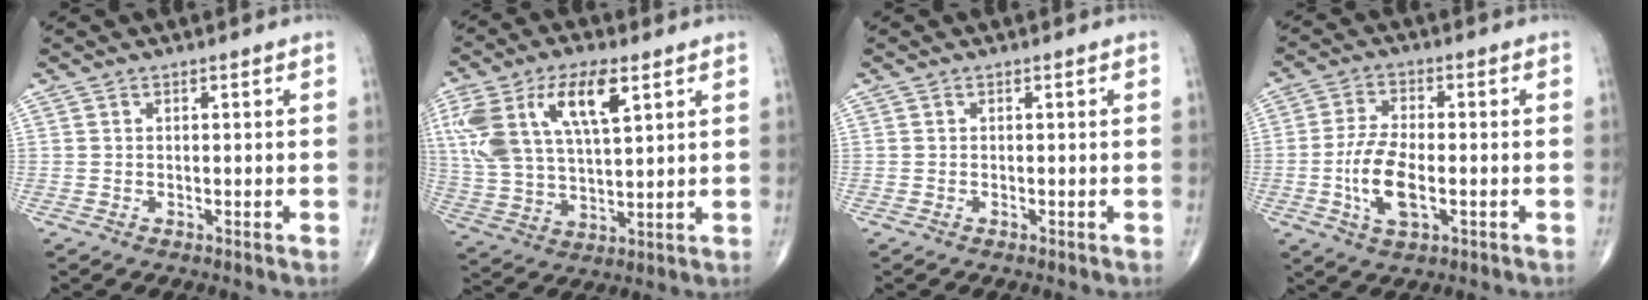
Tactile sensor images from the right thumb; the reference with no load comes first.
{"total": 17.8, "force": [7.2, 7.9, 14.3], "torque": [-0.294, -0.002, 0.138]}
{"total": 0.0}
{"total": 9.0, "force": [-2.0, 4.1, 7.8], "torque": [-0.159, 0.006, -0.038]}